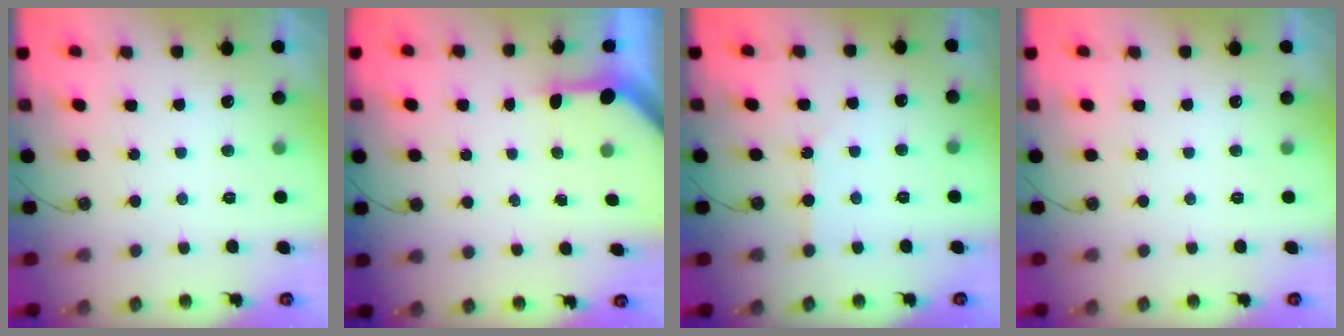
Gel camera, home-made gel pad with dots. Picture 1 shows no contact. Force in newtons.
{"total": 3.2, "press": 3.2, "slide": 0.2}
{"total": 2.5, "press": 2.4, "slide": 0.4}
{"total": 0.0}